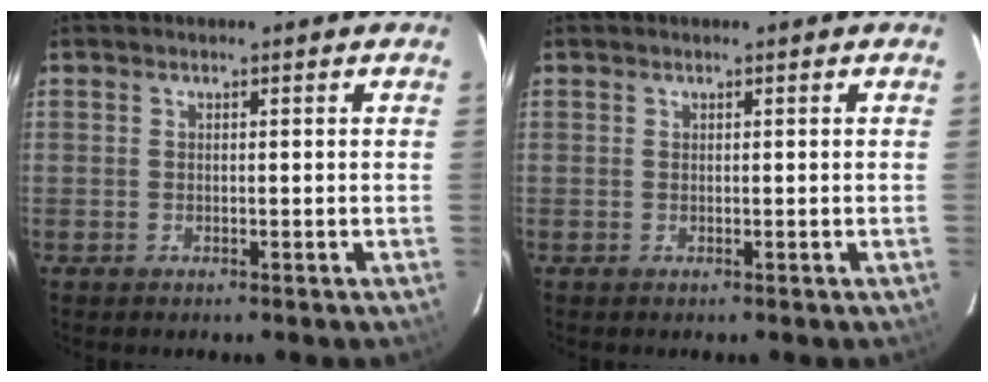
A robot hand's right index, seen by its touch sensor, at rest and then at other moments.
{"total": 0.0}